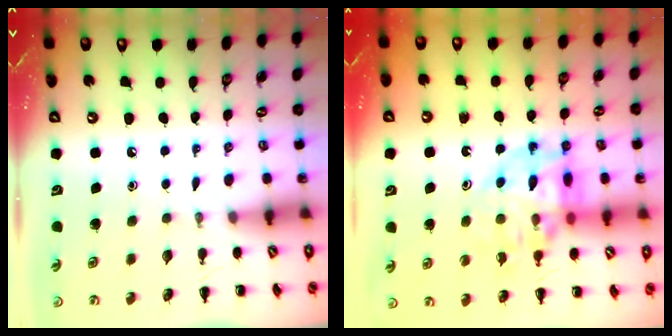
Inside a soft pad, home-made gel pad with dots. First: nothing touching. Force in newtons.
{"total": 16.4, "press": 16.1, "slide": 2.9}